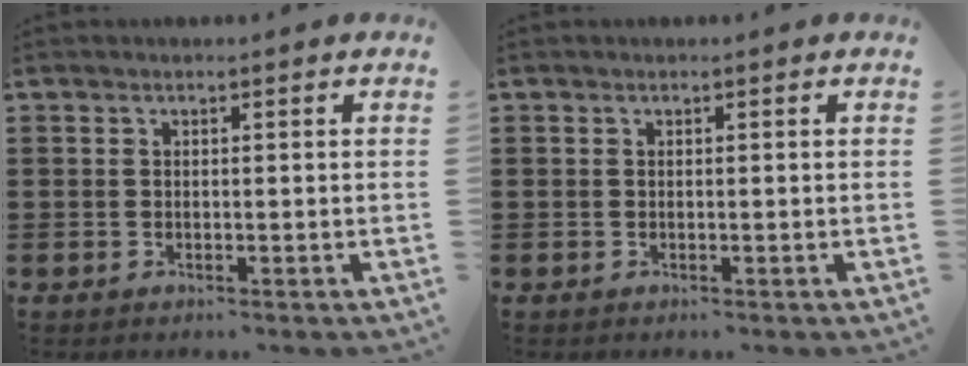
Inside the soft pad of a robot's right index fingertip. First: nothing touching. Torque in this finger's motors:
{"motor_torque": [1.62, 0.51, 0.02, 0.00]}